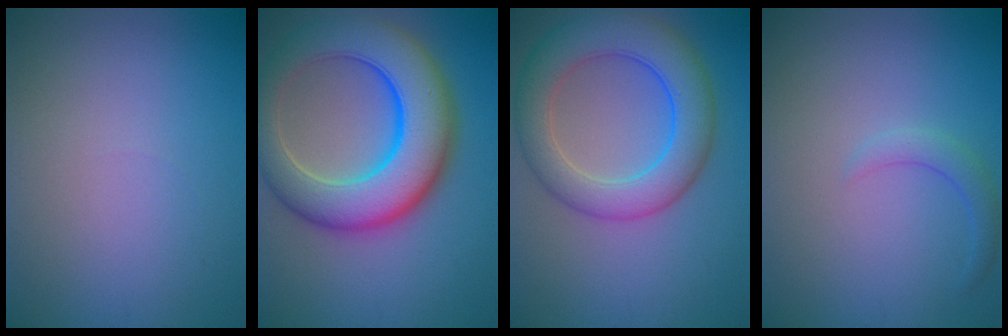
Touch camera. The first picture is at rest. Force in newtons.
{"total": 10.9, "press": 10.9, "slide": 0.2}
{"total": 7.6, "press": 7.6, "slide": 0.3}
{"total": 1.6, "press": 1.6, "slide": 0.2}